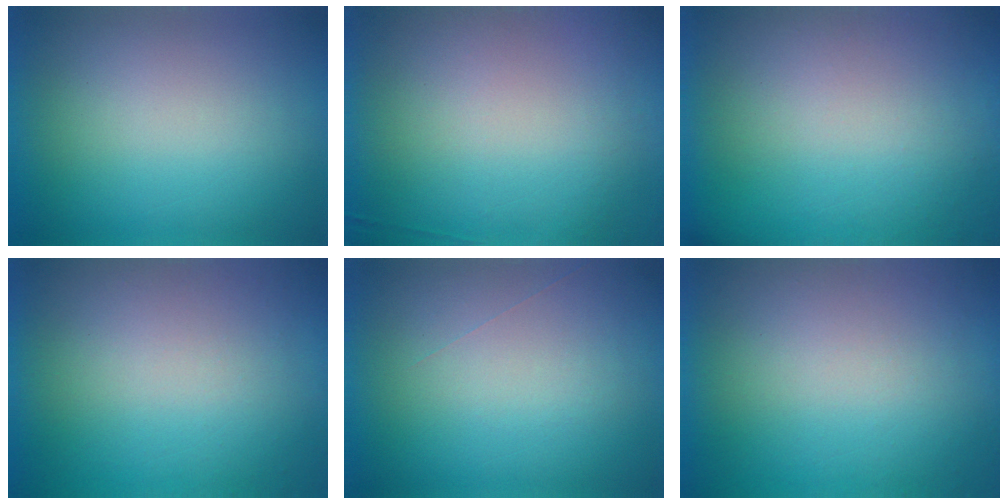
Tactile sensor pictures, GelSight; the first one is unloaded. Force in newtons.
{"total": 6.2}
{"total": 5.0}
{"total": 8.3}
{"total": 1.0}
{"total": 8.3}